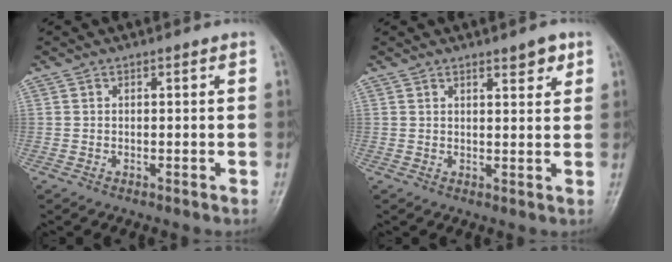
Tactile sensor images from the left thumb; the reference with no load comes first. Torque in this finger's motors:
{"motor_torque": [0.05, 0.06, -0.13, -0.14, 0.03]}